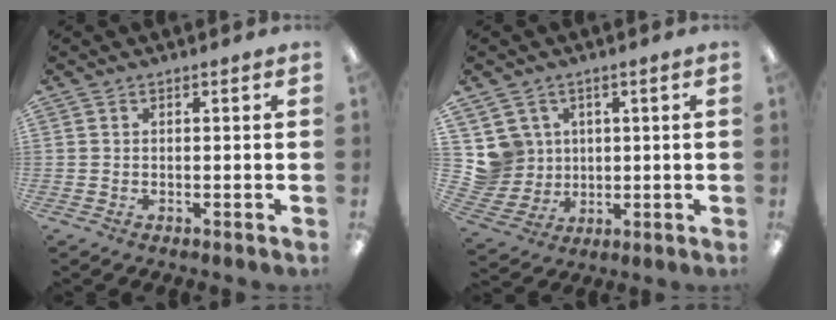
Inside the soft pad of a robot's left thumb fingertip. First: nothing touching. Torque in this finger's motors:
{"motor_torque": [-0.12, 0.12, 0.34, -0.38, 0.00]}